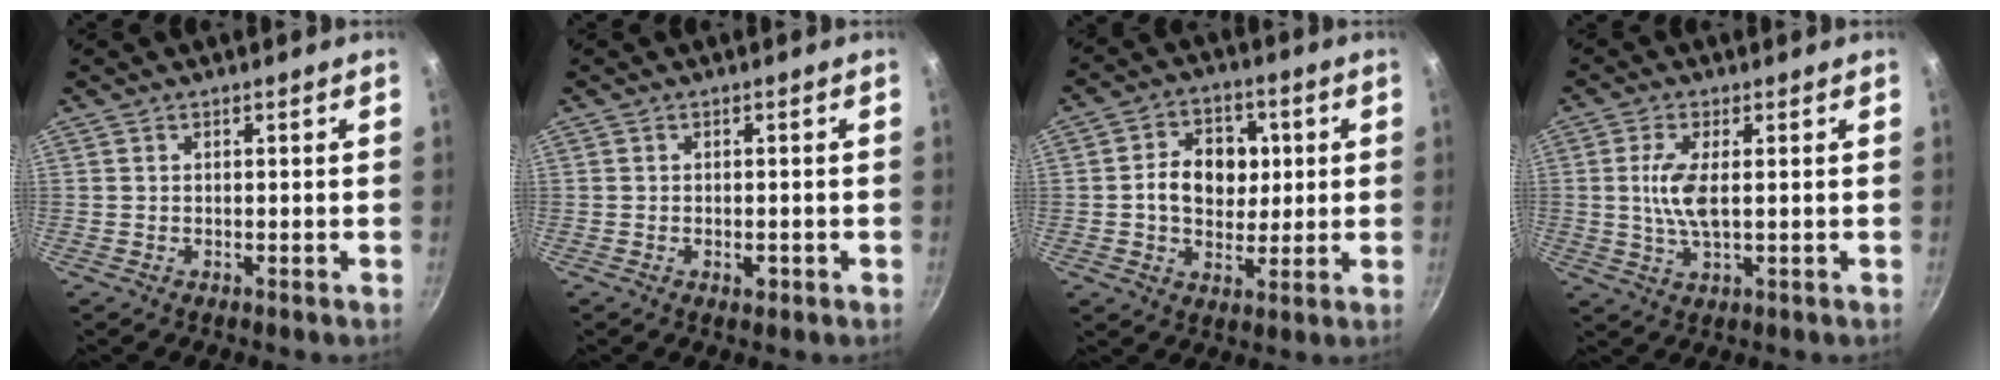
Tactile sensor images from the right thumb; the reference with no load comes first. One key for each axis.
{"total": 1.8, "fx": -0.7, "fy": 1.0, "fz": 1.3, "tx": -0.015, "ty": 0.004, "tz": -0.010}
{"total": 11.1, "fx": 1.1, "fy": 8.6, "fz": 6.9, "tx": -0.077, "ty": 0.005, "tz": 0.009}
{"total": 6.5, "fx": 0.5, "fy": 2.3, "fz": 6.1, "tx": -0.132, "ty": -0.001, "tz": 0.010}